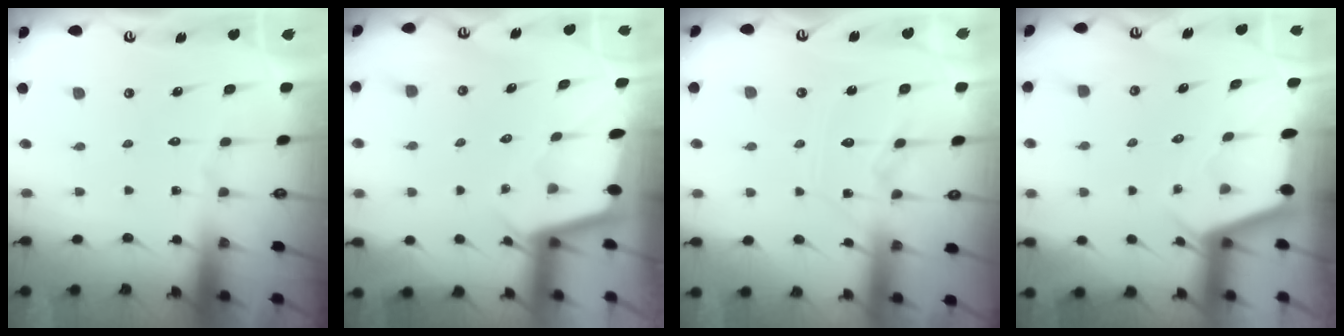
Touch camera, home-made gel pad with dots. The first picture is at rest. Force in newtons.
{"total": 1.8, "press": 1.8, "slide": 0.1}
{"total": 10.0, "press": 9.9, "slide": 0.5}
{"total": 2.3, "press": 2.3, "slide": 0.3}